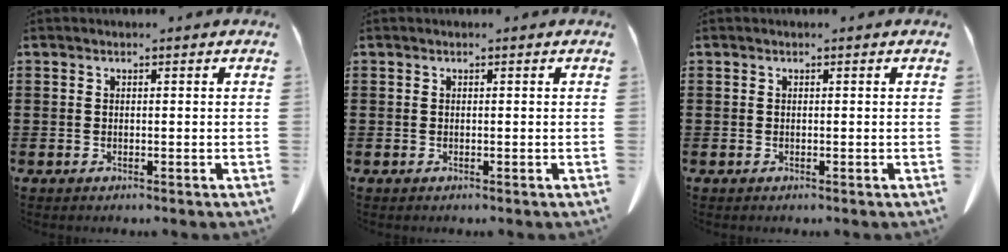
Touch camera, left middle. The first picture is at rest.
{"total": 0.0}
{"total": 0.0}